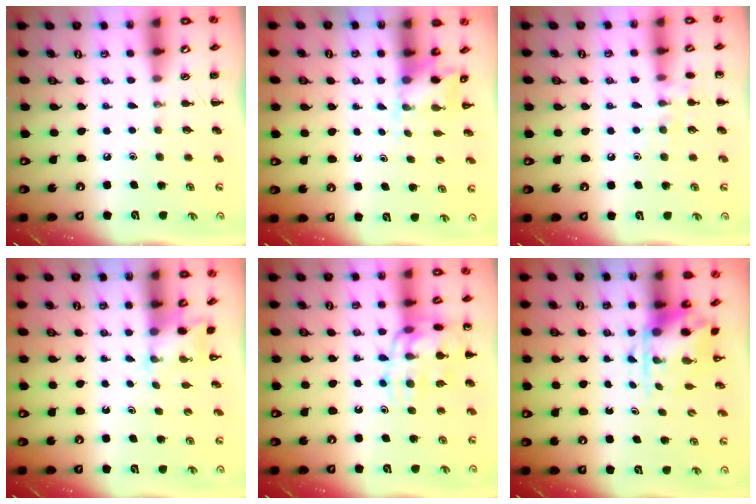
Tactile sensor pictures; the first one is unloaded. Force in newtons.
{"total": 2.3, "press": 2.3, "slide": 0.6}
{"total": 7.6, "press": 7.5, "slide": 1.2}
{"total": 2.0, "press": 2.0, "slide": 0.5}
{"total": 14.9, "press": 14.7, "slide": 2.5}
{"total": 3.9, "press": 3.8, "slide": 0.9}